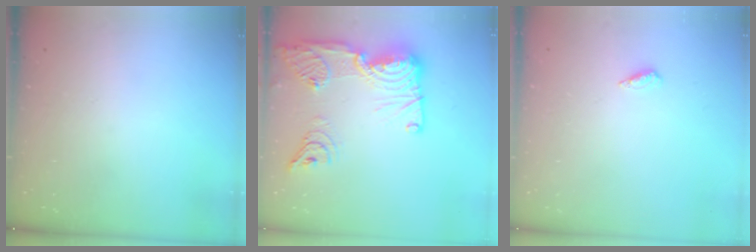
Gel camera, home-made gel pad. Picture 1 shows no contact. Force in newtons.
{"total": 27.4, "press": 26.4, "slide": 7.2}
{"total": 2.6, "press": 2.2, "slide": 1.3}